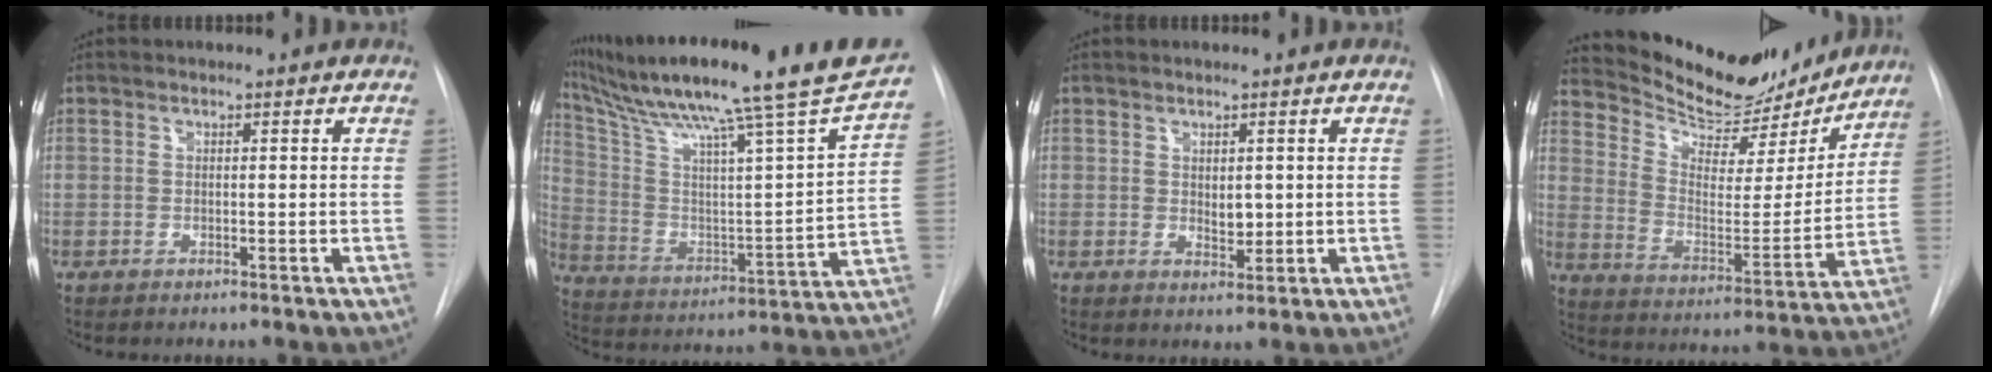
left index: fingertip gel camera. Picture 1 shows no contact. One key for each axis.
{"total": 27.5, "fx": 22.6, "fy": -0.4, "fz": 15.6, "tx": -0.270, "ty": -0.039, "tz": 0.335}
{"total": 2.1, "fx": 0.4, "fy": 1.2, "fz": 1.7, "tx": -0.024, "ty": -0.007, "tz": 0.010}
{"total": 19.5, "fx": 18.3, "fy": 4.9, "fz": 4.8, "tx": -0.080, "ty": -0.023, "tz": 0.273}